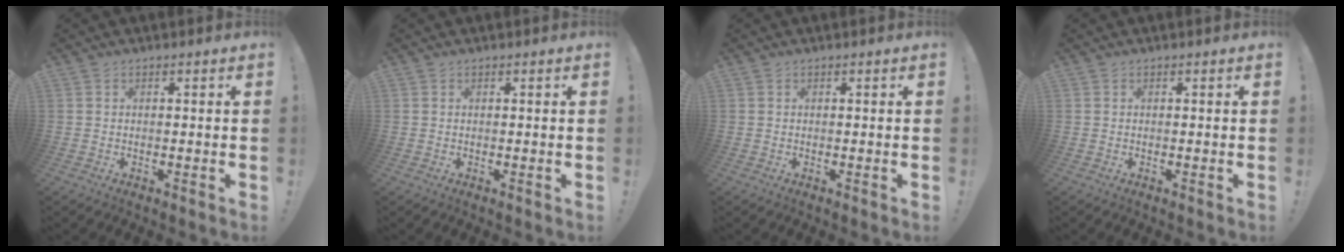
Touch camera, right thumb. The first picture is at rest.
{"total": 0.0}
{"total": 0.0}
{"total": 0.0}